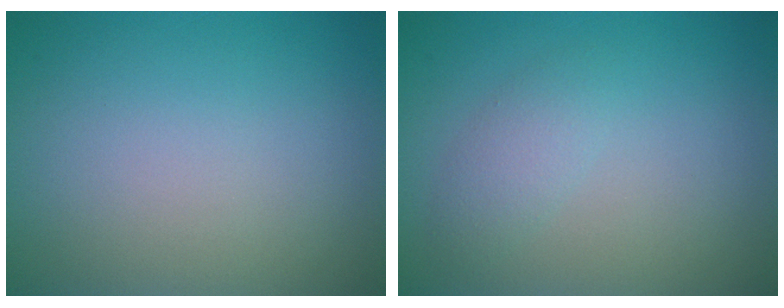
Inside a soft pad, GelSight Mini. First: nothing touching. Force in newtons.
{"total": 1.7, "press": 1.7, "slide": 0.0}